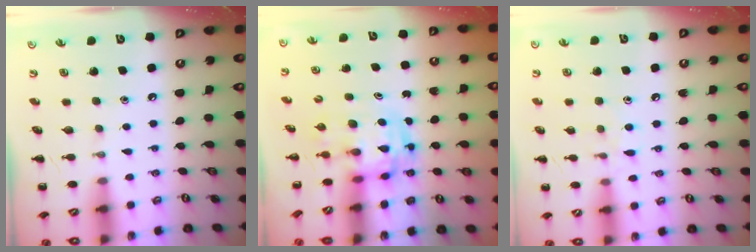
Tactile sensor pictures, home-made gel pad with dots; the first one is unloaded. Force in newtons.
{"total": 3.0, "press": 3.0, "slide": 0.5}
{"total": 6.7, "press": 6.3, "slide": 2.3}